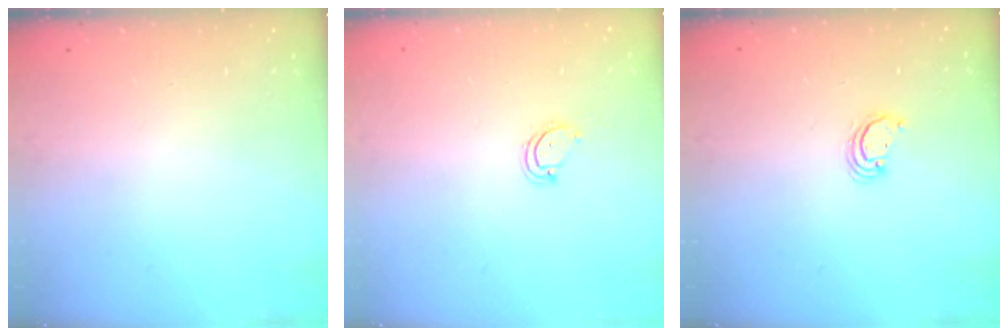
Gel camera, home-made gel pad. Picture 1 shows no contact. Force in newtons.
{"total": 3.8, "press": 3.8, "slide": 0.4}
{"total": 2.7, "press": 2.7, "slide": 0.2}